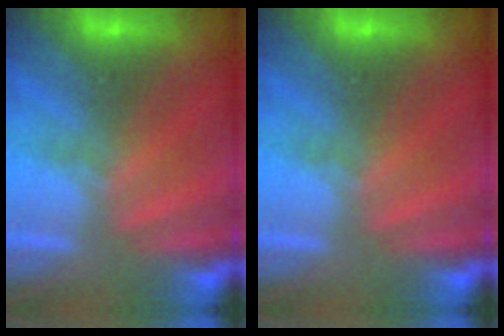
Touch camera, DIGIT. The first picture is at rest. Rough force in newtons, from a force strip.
{"total": 0.0}